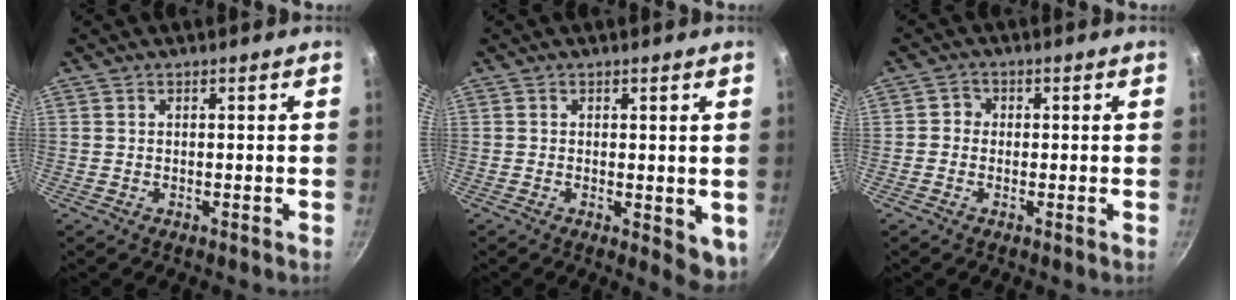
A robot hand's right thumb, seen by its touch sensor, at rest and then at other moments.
{"total": 5.1, "force": [-0.2, 2.6, 4.4], "torque": [-0.053, -0.012, -0.001]}
{"total": 2.0, "force": [-0.4, 1.9, 0.5], "torque": [0.008, 0.005, -0.013]}